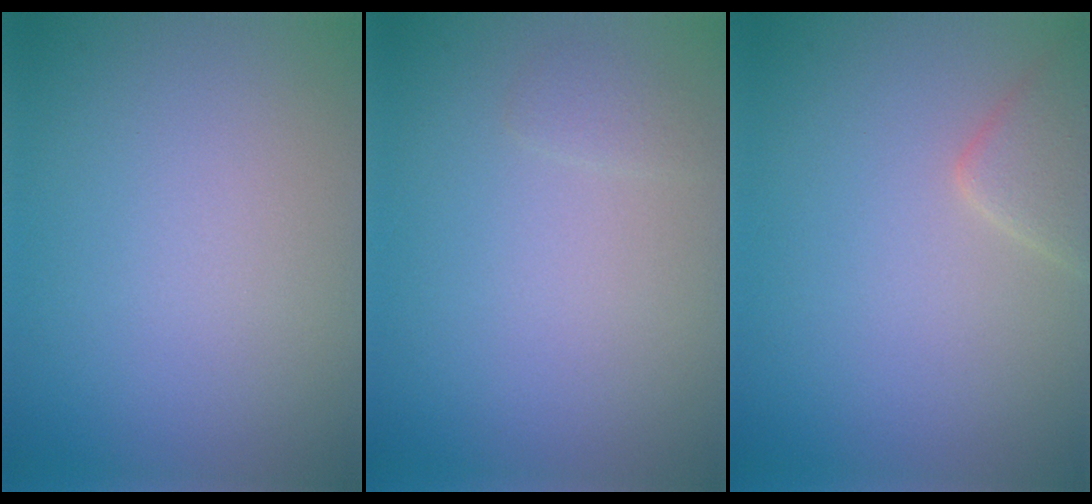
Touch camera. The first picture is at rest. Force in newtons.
{"total": 0.8, "press": 0.8, "slide": 0.1}
{"total": 2.4, "press": 2.4, "slide": 0.1}